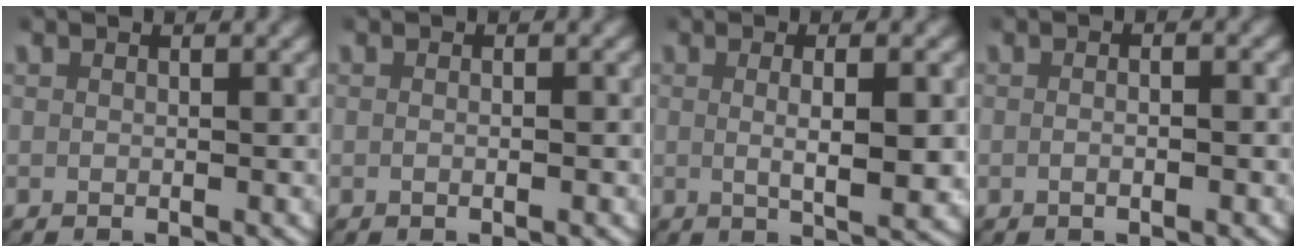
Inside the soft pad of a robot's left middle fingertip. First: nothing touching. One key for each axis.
{"total": 0.5, "fx": -0.3, "fy": -0.1, "fz": 0.4, "tx": -0.010, "ty": -0.002, "tz": -0.005}
{"total": 3.8, "fx": 0.4, "fy": 0.5, "fz": 3.7, "tx": -0.060, "ty": -0.007, "tz": 0.011}
{"total": 1.2, "fx": -0.5, "fy": 0.1, "fz": 1.1, "tx": -0.019, "ty": 0.002, "tz": -0.010}